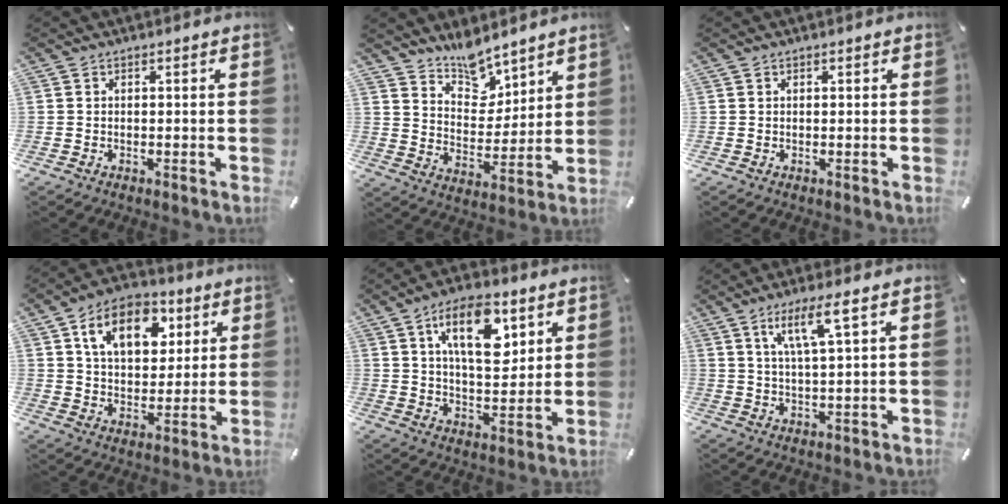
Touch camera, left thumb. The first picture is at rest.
{"total": 10.0, "force": [8.7, 4.8, 0.9], "torque": [-0.021, -0.075, 0.168]}
{"total": 0.0}
{"total": 13.5, "force": [5.9, 9.1, 8.0], "torque": [-0.125, -0.010, 0.103]}
{"total": 15.0, "force": [6.9, 7.7, 10.9], "torque": [-0.169, -0.011, 0.118]}
{"total": 8.3, "force": [4.0, 1.2, 7.2], "torque": [-0.143, 0.000, 0.065]}